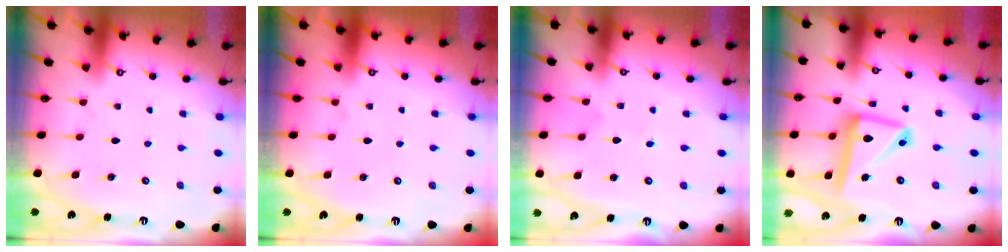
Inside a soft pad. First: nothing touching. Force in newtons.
{"total": 0.0}
{"total": 0.7, "press": 0.7, "slide": 0.0}
{"total": 13.6, "press": 13.5, "slide": 1.5}